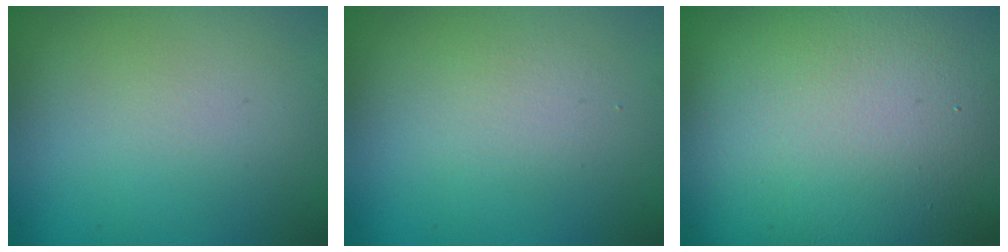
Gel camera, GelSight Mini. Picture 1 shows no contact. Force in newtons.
{"total": 1.4, "press": 1.4, "slide": 0.1}
{"total": 23.3, "press": 23.3, "slide": 1.2}